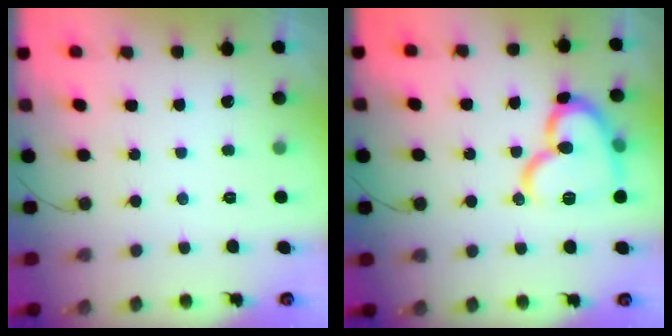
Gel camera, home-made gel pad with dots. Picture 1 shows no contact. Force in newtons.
{"total": 16.7, "press": 16.6, "slide": 1.9}